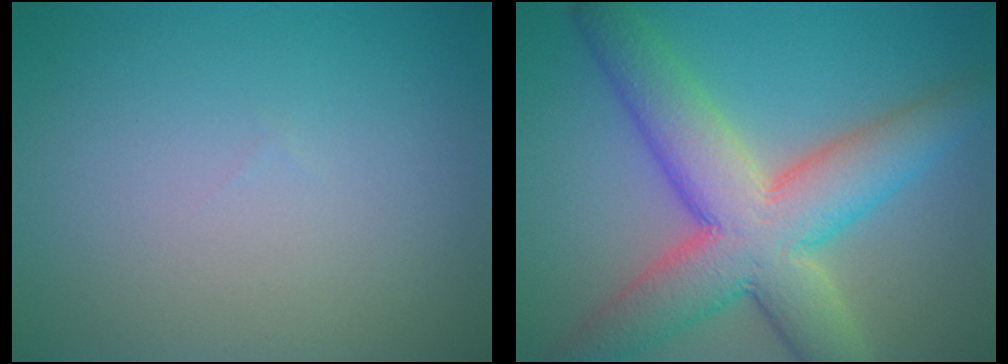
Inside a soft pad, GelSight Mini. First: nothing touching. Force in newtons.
{"total": 10.1, "press": 10.1, "slide": 0.7}